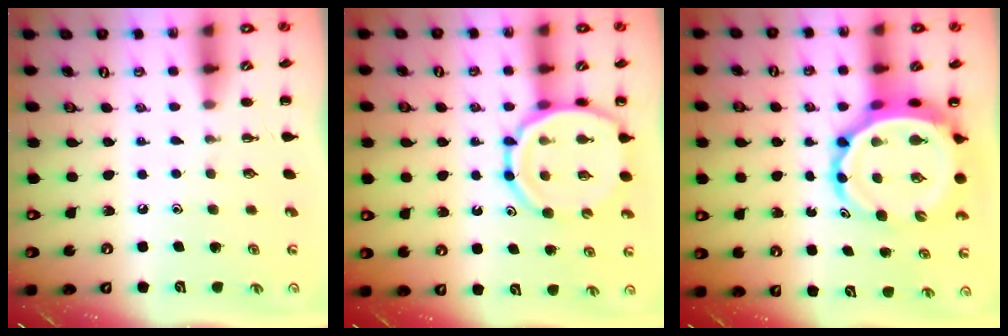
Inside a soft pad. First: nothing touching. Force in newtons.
{"total": 13.0, "press": 12.6, "slide": 3.4}
{"total": 10.1, "press": 9.6, "slide": 3.1}